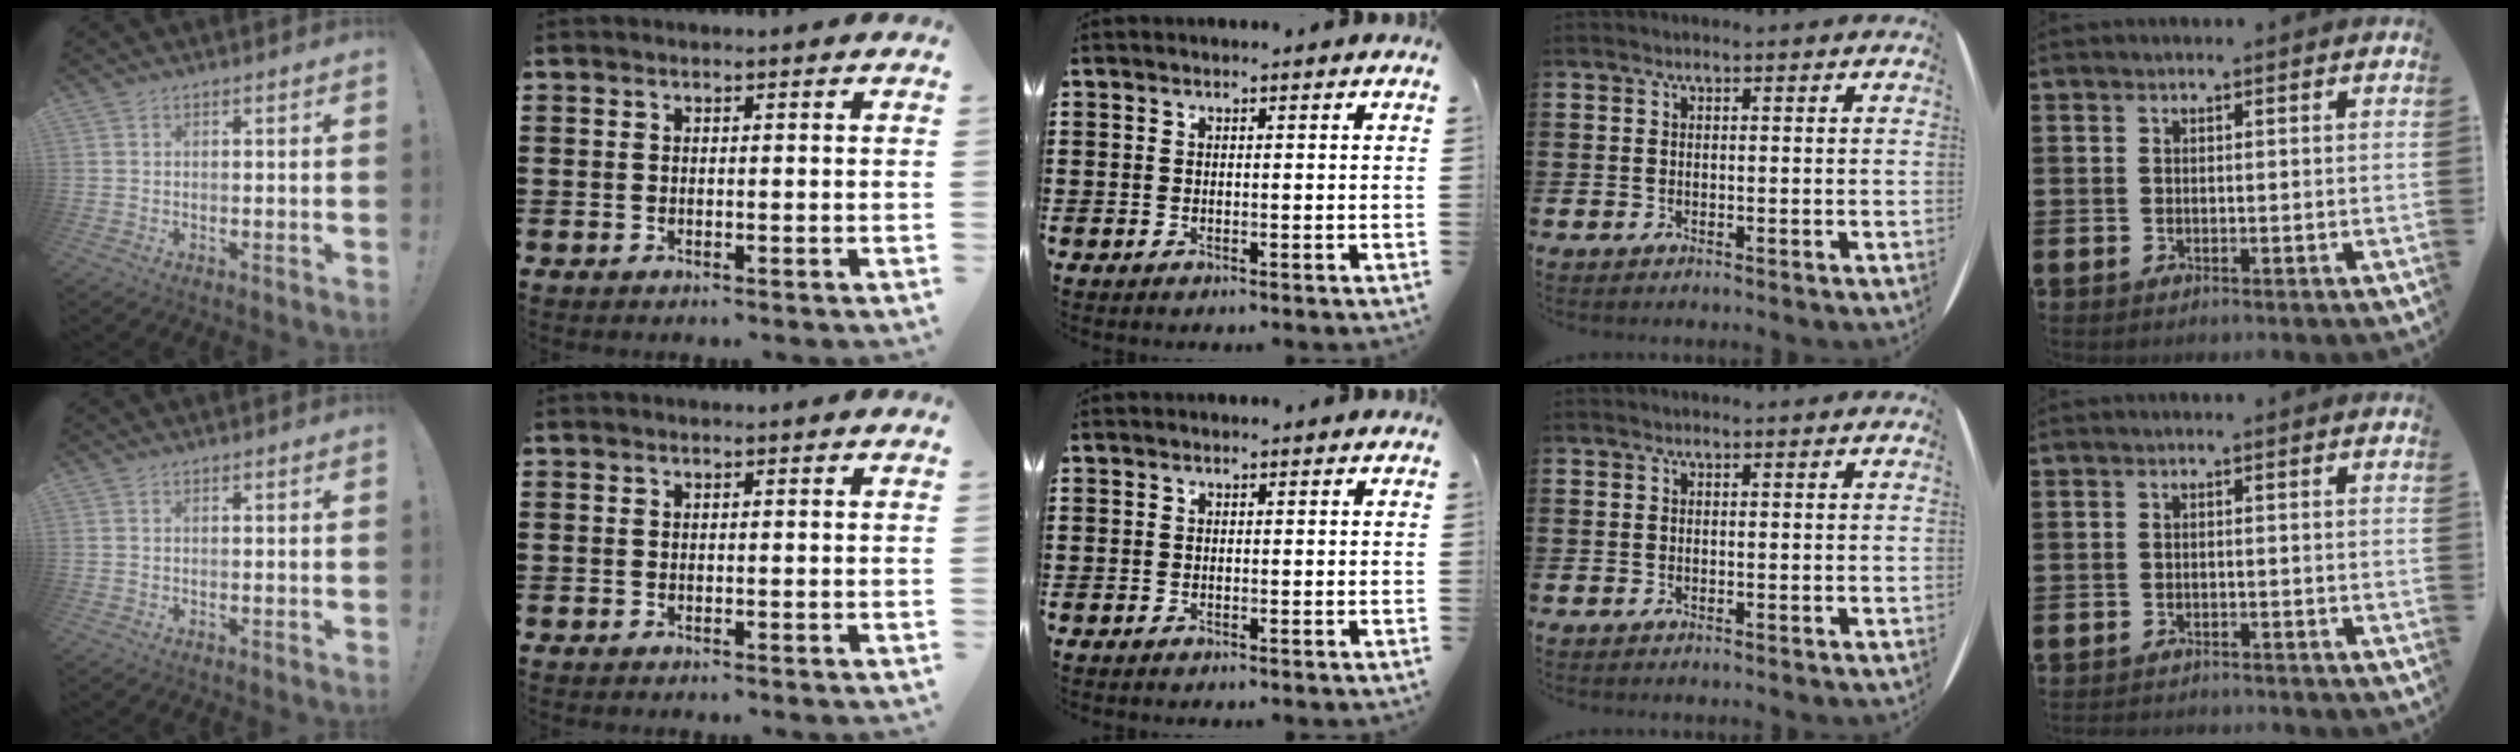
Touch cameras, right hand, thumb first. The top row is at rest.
{"little": {"total": 1.3, "force": [-1.3, -0.1, -0.1], "torque": [-0.001, 0.003, -0.028]}}